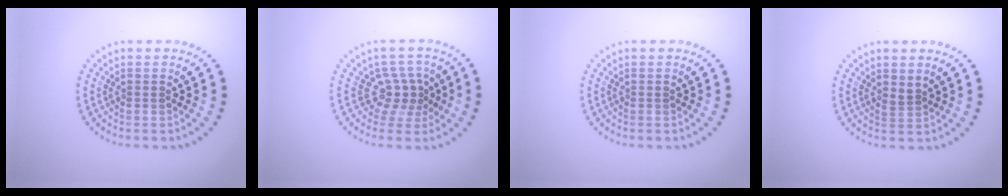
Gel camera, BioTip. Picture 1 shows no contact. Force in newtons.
{"total": 2.5, "press": 1.8, "slide": 1.8}
{"total": 0.0}
{"total": 0.9, "press": 0.5, "slide": 0.7}